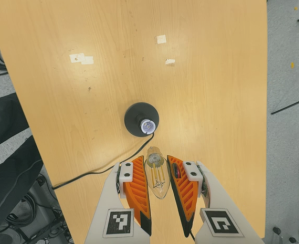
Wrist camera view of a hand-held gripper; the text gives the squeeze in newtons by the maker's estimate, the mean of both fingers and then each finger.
{"total": 9.6, "left": 9.2, "right": 9.9}